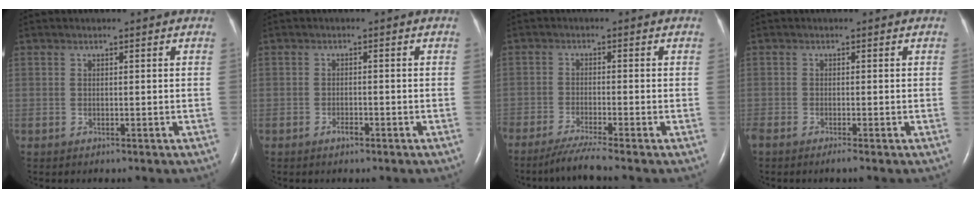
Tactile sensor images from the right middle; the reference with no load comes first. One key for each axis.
{"total": 1.2, "fx": -0.9, "fy": 0.4, "fz": 0.7, "tx": -0.015, "ty": 0.000, "tz": -0.013}
{"total": 5.4, "fx": -4.6, "fy": -1.4, "fz": 2.3, "tx": -0.050, "ty": -0.025, "tz": -0.088}
{"total": 1.8, "fx": -1.5, "fy": 0.0, "fz": 1.1, "tx": -0.026, "ty": -0.007, "tz": -0.028}